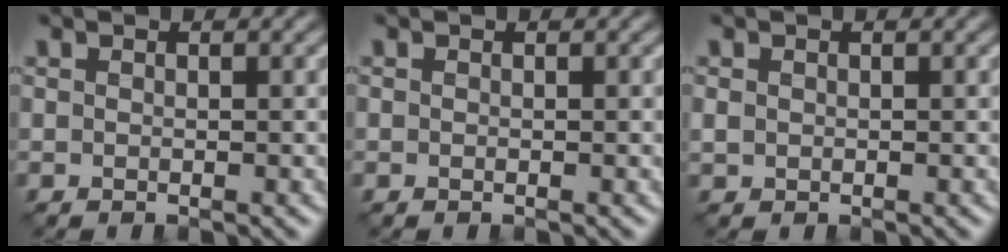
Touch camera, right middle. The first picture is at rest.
{"total": 0.0}
{"total": 0.7, "force": [0.1, 0.6, 0.4], "torque": [-0.010, 0.001, 0.002]}